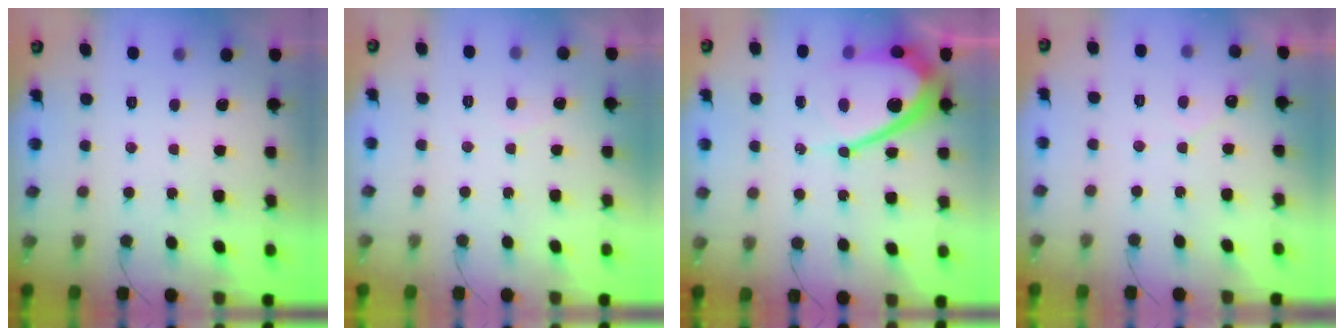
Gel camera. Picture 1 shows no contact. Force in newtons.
{"total": 1.9, "press": 1.9, "slide": 0.2}
{"total": 15.0, "press": 15.0, "slide": 0.9}
{"total": 2.5, "press": 2.5, "slide": 0.1}